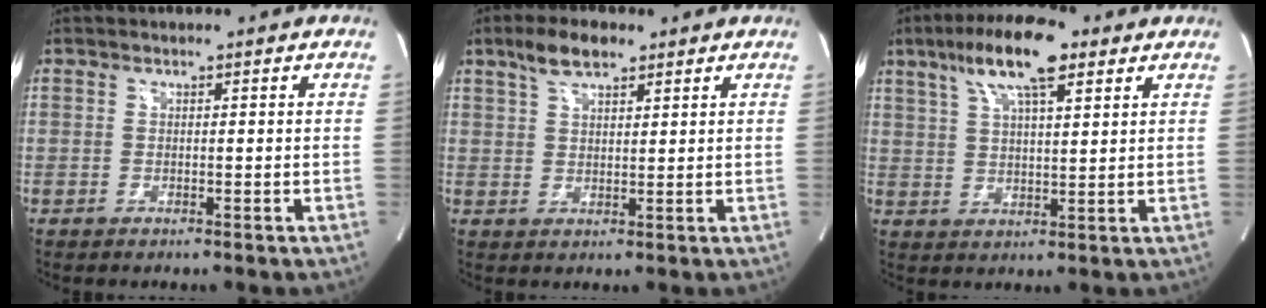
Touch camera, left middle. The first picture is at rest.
{"total": 5.5, "force": [3.8, 2.0, 3.5], "torque": [-0.071, 0.014, 0.071]}
{"total": 11.3, "force": [6.5, 2.7, 8.8], "torque": [-0.164, 0.021, 0.110]}